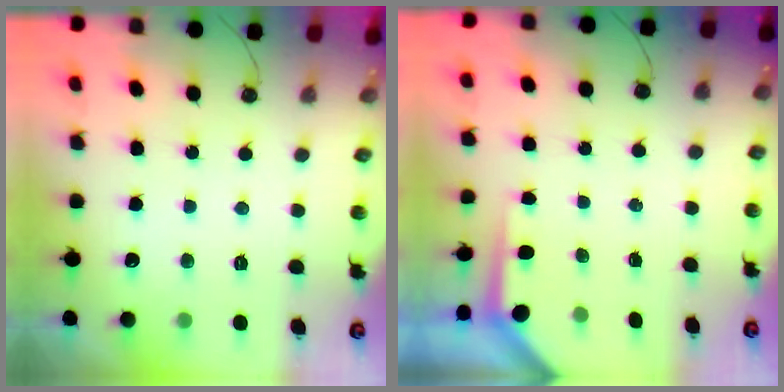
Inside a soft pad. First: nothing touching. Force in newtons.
{"total": 3.6, "press": 3.6, "slide": 0.3}